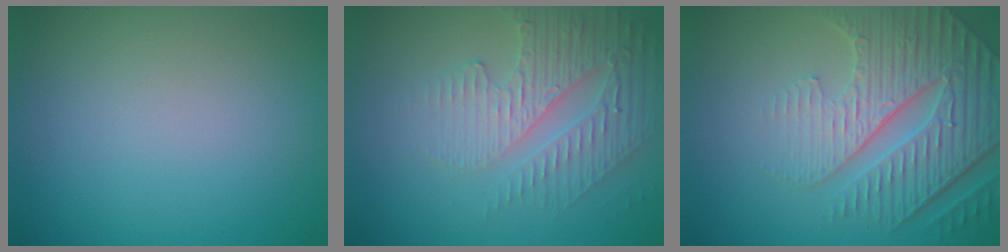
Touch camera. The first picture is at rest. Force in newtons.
{"total": 3.8, "press": 3.6, "slide": 1.3}
{"total": 6.9, "press": 5.3, "slide": 4.4}